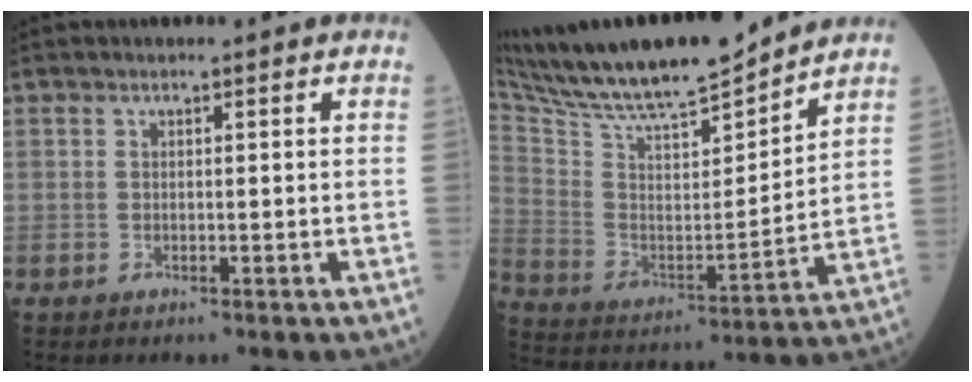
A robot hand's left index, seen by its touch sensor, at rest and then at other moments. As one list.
[{"total": 20.4, "force": [18.2, 2.3, 8.9], "torque": [-0.168, -0.006, 0.308]}]